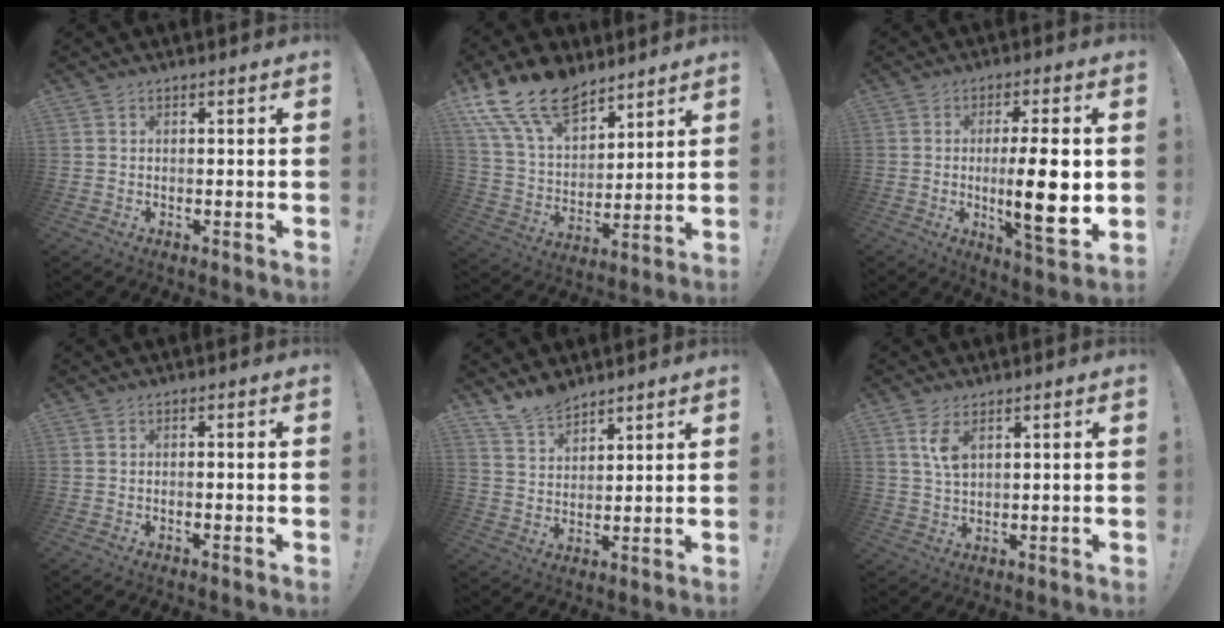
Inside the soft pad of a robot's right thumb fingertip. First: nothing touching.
{"total": 17.7, "force": [12.7, 9.2, 8.2], "torque": [-0.152, -0.086, 0.239]}
{"total": 14.8, "force": [-0.6, 2.4, 14.6], "torque": [-0.230, -0.013, -0.014]}
{"total": 1.0, "force": [-0.7, 0.1, 0.7], "torque": [-0.020, 0.004, -0.010]}
{"total": 9.3, "force": [8.2, 4.1, 1.8], "torque": [-0.037, -0.061, 0.158]}
{"total": 5.8, "force": [2.7, 2.8, 4.3], "torque": [-0.065, -0.015, 0.045]}